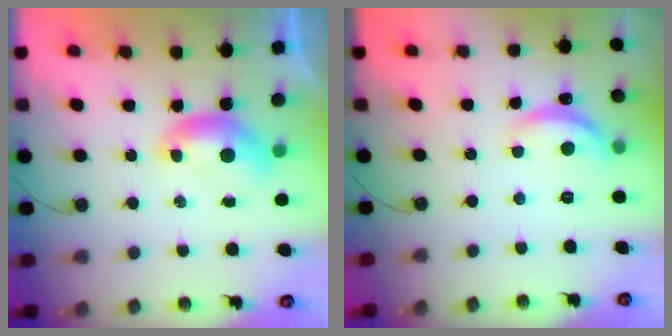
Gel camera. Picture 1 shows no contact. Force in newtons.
{"total": 6.5, "press": 6.4, "slide": 0.6}